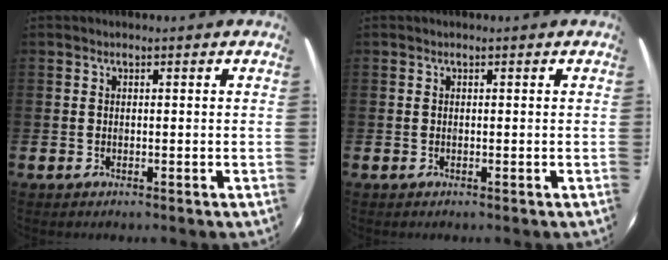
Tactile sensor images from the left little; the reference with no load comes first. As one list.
[{"total": 0.0}]